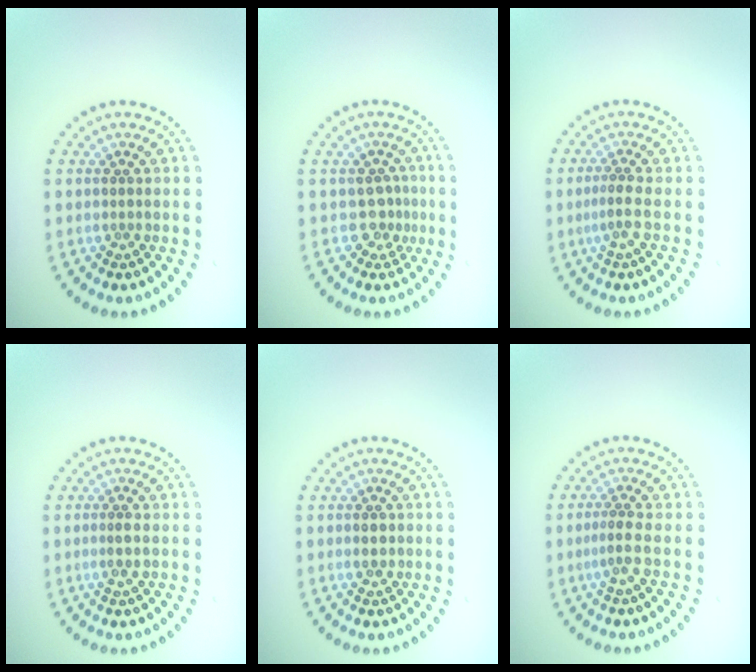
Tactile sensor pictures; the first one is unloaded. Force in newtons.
{"total": 1.8, "press": 1.3, "slide": 1.2}
{"total": 1.8, "press": 1.1, "slide": 1.4}
{"total": 1.5, "press": 1.1, "slide": 0.9}
{"total": 1.0, "press": 1.0, "slide": 0.2}
{"total": 1.8, "press": 1.1, "slide": 1.4}